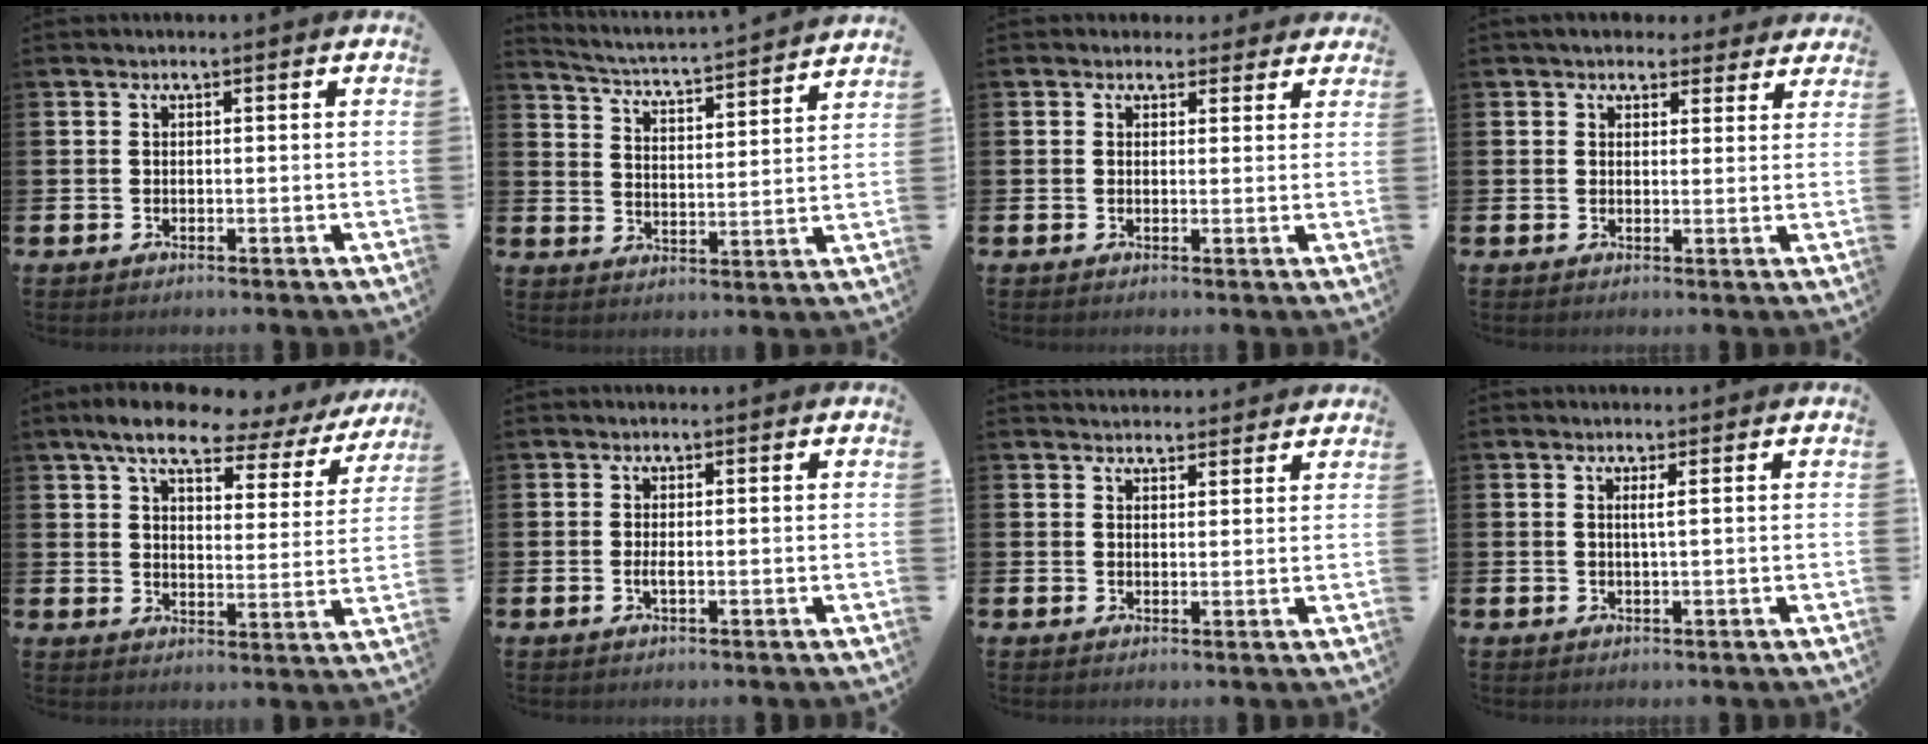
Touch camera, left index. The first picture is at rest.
{"total": 4.0, "force": [4.0, -0.1, 0.8], "torque": [-0.038, -0.045, 0.060]}
{"total": 2.3, "force": [1.9, 1.3, -0.2], "torque": [0.015, -0.007, 0.030]}
{"total": 3.9, "force": [3.5, 1.8, 0.4], "torque": [0.000, -0.019, 0.060]}
{"total": 8.1, "force": [6.7, 2.5, 4.0], "torque": [-0.084, -0.040, 0.107]}
{"total": 0.9, "force": [-0.2, 0.1, 0.9], "torque": [-0.022, 0.000, -0.003]}
{"total": 3.0, "force": [2.9, 0.8, 0.0], "torque": [0.006, -0.016, 0.050]}
{"total": 1.1, "force": [0.5, -0.3, 1.0], "torque": [-0.019, -0.003, 0.007]}